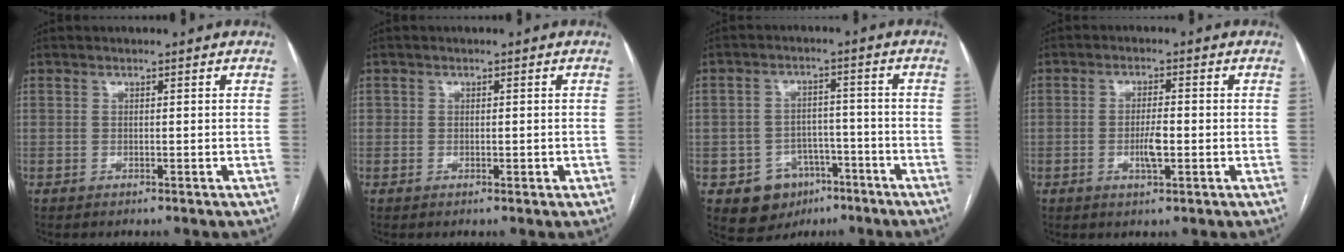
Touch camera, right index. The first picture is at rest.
{"total": 1.3, "force": [-0.2, 1.1, 0.8], "torque": [-0.009, 0.006, 0.000]}
{"total": 7.9, "force": [-3.9, 6.6, 1.9], "torque": [-0.028, 0.017, -0.048]}
{"total": 3.9, "force": [-0.9, 0.9, 3.7], "torque": [-0.070, -0.002, -0.013]}